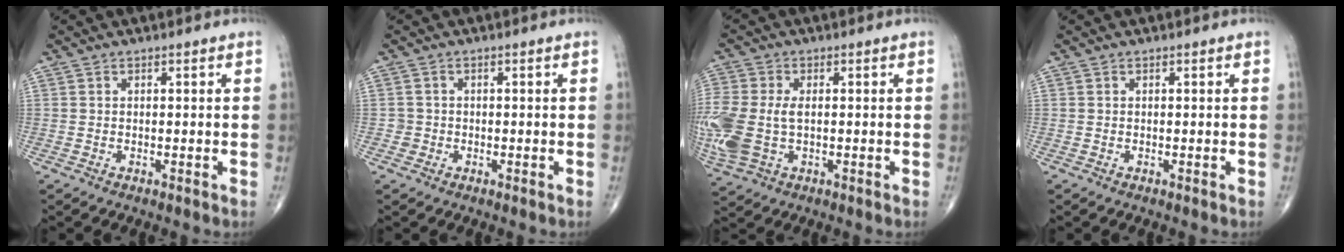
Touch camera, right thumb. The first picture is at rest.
{"total": 1.4, "force": [-0.4, 1.3, -0.2], "torque": [0.014, 0.008, -0.013]}
{"total": 13.7, "force": [-1.0, 8.7, 10.5], "torque": [-0.293, -0.004, -0.008]}
{"total": 0.0}